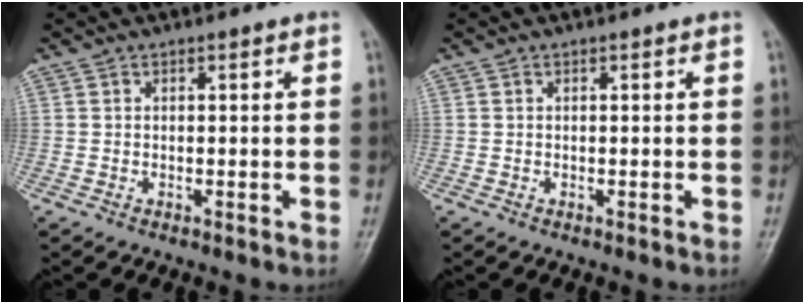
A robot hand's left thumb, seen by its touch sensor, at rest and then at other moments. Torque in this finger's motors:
{"motor_torque": [-0.01, 0.00, 0.05, -0.05, 0.00]}